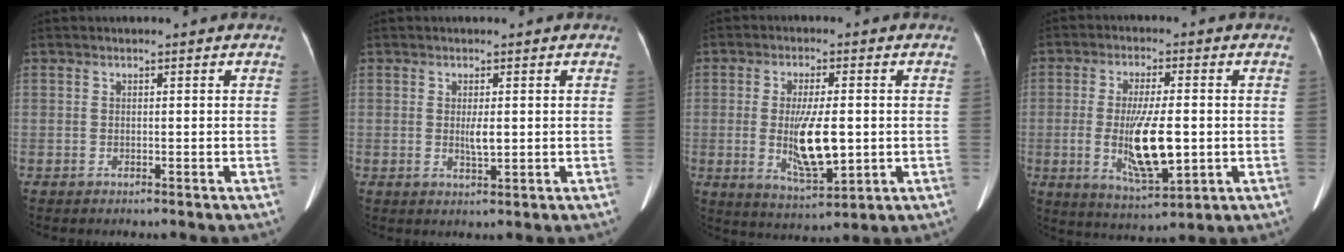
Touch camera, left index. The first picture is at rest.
{"total": 2.2, "force": [0.2, 0.4, 2.1], "torque": [-0.040, -0.005, 0.004]}
{"total": 9.3, "force": [-0.7, 2.5, 8.9], "torque": [-0.172, -0.016, -0.004]}
{"total": 10.8, "force": [-1.4, 2.6, 10.4], "torque": [-0.199, -0.016, -0.015]}